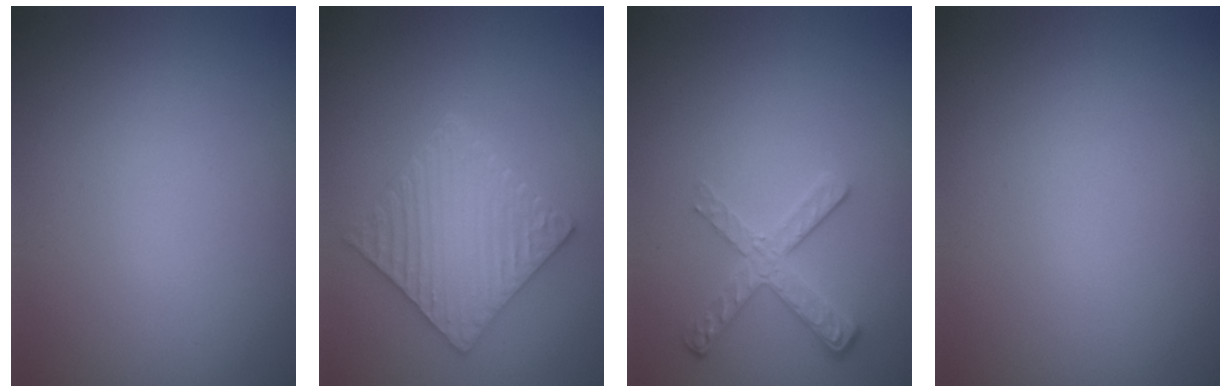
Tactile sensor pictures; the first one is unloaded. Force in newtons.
{"total": 5.6, "press": 4.5, "slide": 3.4}
{"total": 2.6, "press": 2.2, "slide": 1.4}
{"total": 0.0}